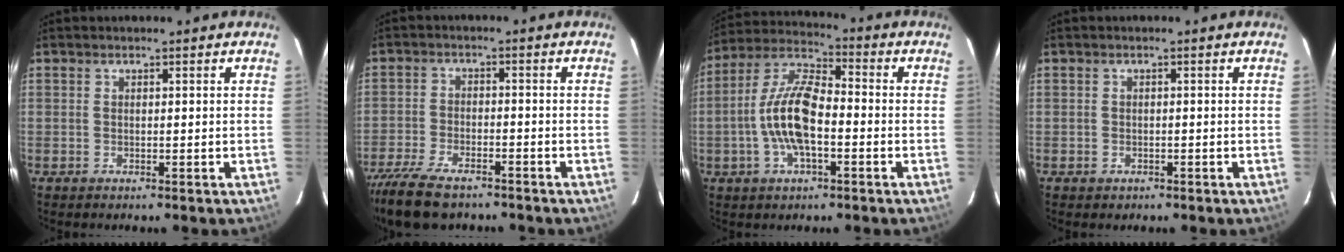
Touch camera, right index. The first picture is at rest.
{"total": 12.5, "force": [-10.1, 4.5, 5.9], "torque": [-0.149, -0.030, -0.184]}
{"total": 12.2, "force": [-2.7, 4.8, 10.9], "torque": [-0.226, 0.010, -0.054]}
{"total": 1.5, "force": [-0.7, 1.3, 0.3], "torque": [-0.005, 0.002, -0.004]}